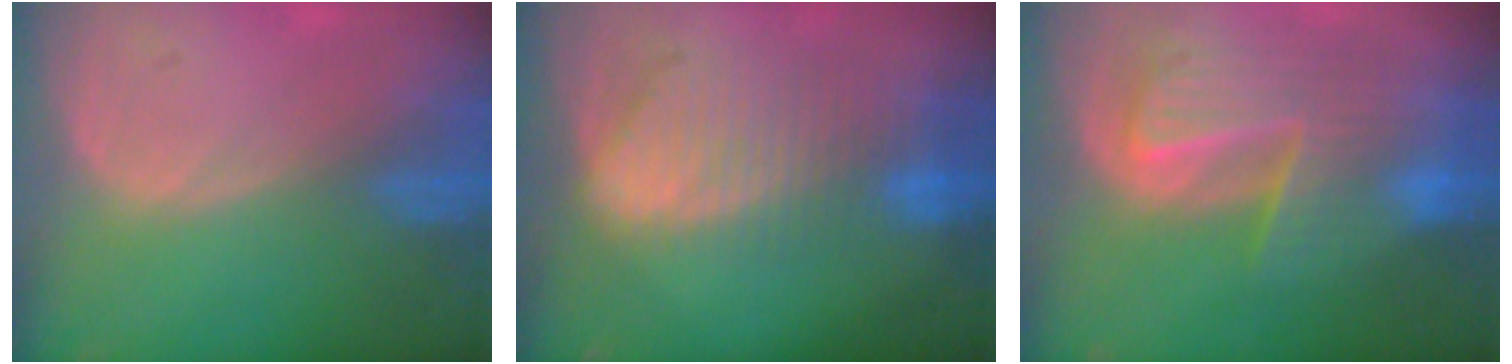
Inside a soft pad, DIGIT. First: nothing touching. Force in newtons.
{"total": 9.2, "press": 8.1, "slide": 4.4}
{"total": 10.3, "press": 8.9, "slide": 5.1}